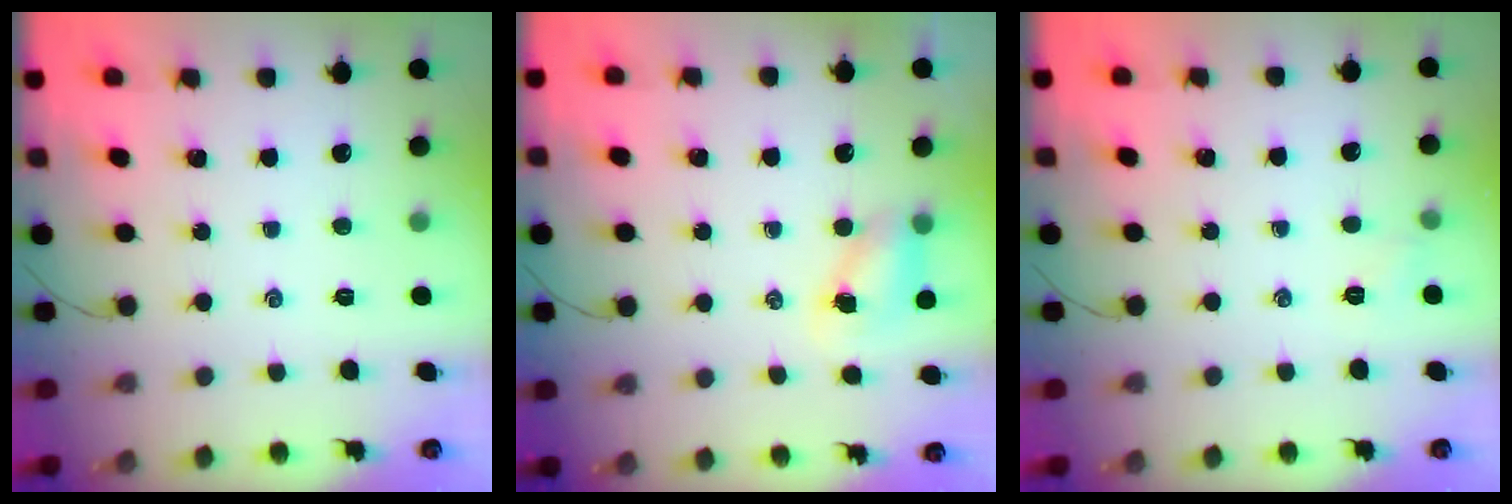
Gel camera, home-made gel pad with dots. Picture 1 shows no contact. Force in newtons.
{"total": 5.8, "press": 5.8, "slide": 0.6}
{"total": 4.4, "press": 4.1, "slide": 1.4}